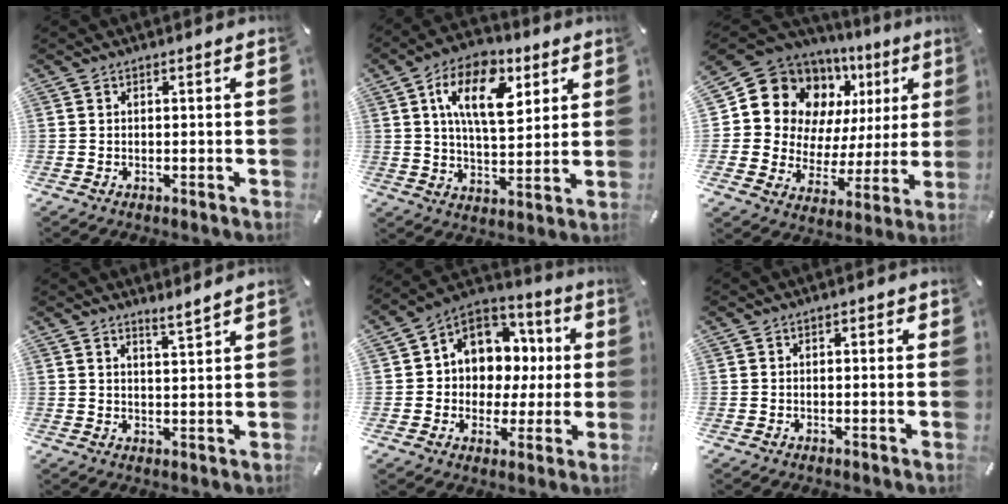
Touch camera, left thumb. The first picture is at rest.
{"total": 14.5, "force": [6.5, 7.9, 10.3], "torque": [-0.164, -0.007, 0.112]}
{"total": 15.6, "force": [8.0, 12.0, 5.8], "torque": [-0.100, -0.060, 0.152]}
{"total": 3.3, "force": [3.1, -0.2, 1.1], "torque": [-0.028, -0.016, 0.056]}
{"total": 10.5, "force": [1.9, 9.9, 3.2], "torque": [-0.056, -0.017, 0.045]}
{"total": 0.8, "force": [-0.1, 0.5, 0.6], "torque": [-0.011, 0.004, -0.003]}